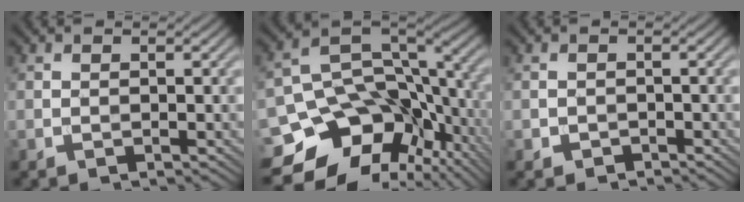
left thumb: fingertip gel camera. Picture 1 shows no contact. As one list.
[{"total": 14.7, "force": [-6.0, 10.8, 8.0], "torque": [-0.185, -0.026, -0.089]}, {"total": 0.9, "force": [-0.6, 0.6, -0.3], "torque": [0.005, -0.004, -0.012]}]